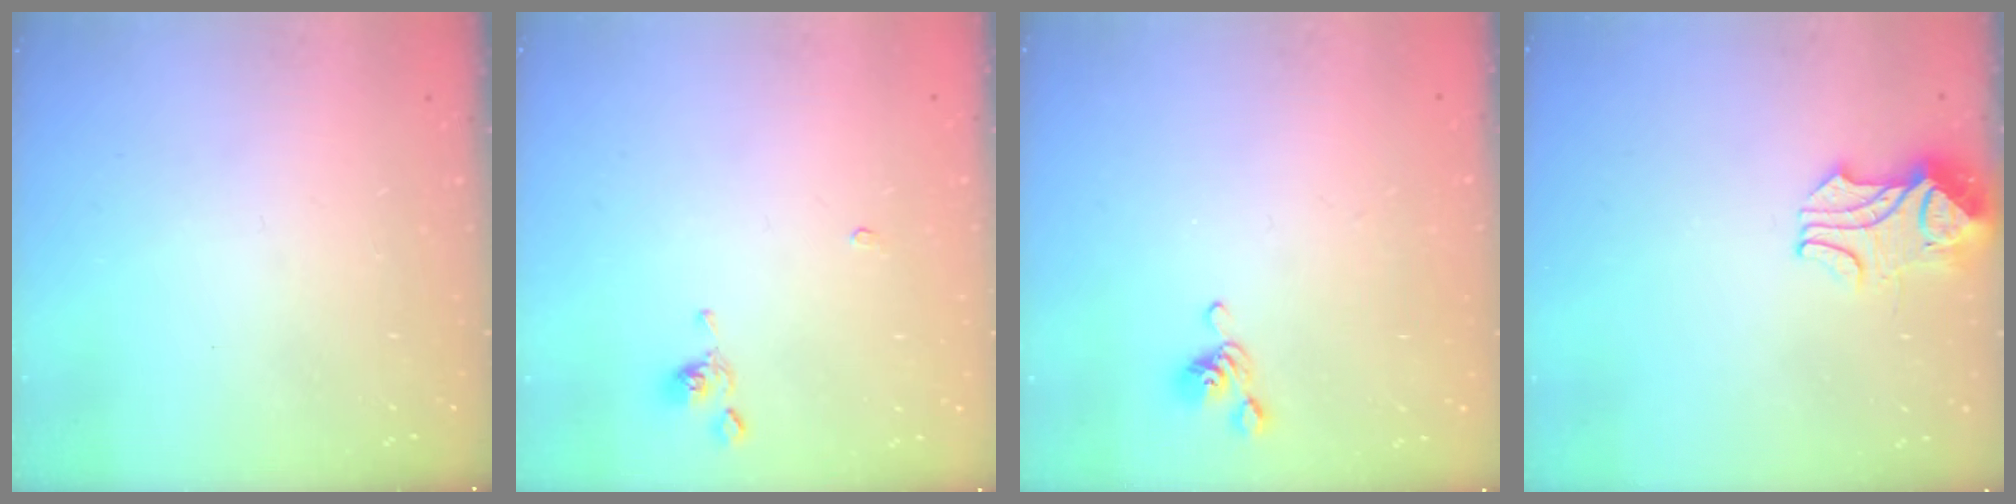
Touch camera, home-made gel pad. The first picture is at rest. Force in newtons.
{"total": 0.0}
{"total": 6.4, "press": 6.4, "slide": 0.5}
{"total": 2.1, "press": 1.9, "slide": 0.8}